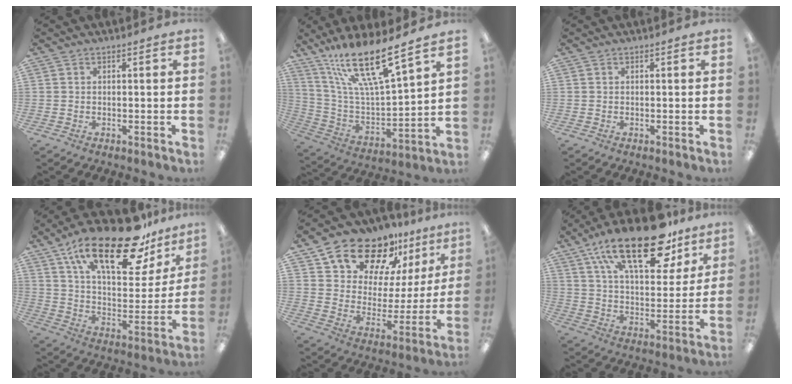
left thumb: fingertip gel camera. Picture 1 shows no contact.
{"total": 19.0, "force": [14.5, 3.6, 11.8], "torque": [-0.229, -0.095, 0.248]}
{"total": 0.0}
{"total": 26.6, "force": [16.9, 10.6, 17.6], "torque": [-0.277, -0.096, 0.283]}
{"total": 17.7, "force": [14.8, 8.0, 5.4], "torque": [-0.108, -0.114, 0.266]}
{"total": 26.0, "force": [16.2, 11.2, 17.0], "torque": [-0.277, -0.080, 0.272]}